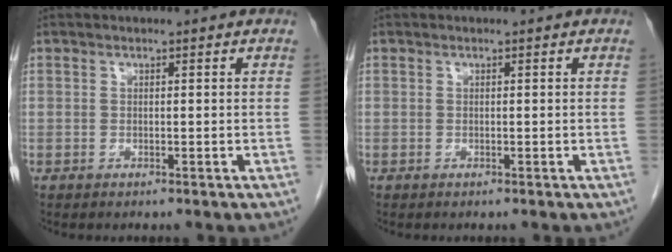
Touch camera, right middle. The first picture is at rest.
{"total": 0.0}